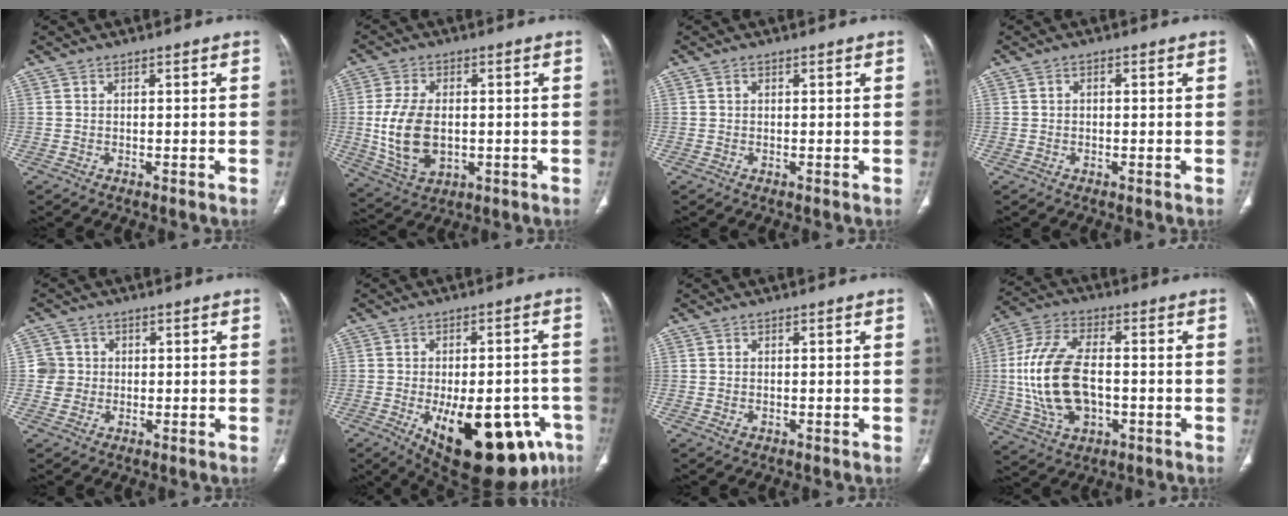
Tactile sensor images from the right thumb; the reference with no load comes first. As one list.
[{"total": 12.1, "force": [-0.6, 7.5, 9.4], "torque": [-0.184, -0.004, 0.001]}, {"total": 0.5, "force": [0.1, 0.4, 0.3], "torque": [-0.001, 0.002, 0.001]}, {"total": 1.0, "force": [0.0, 0.8, 0.6], "torque": [-0.006, 0.004, -0.002]}, {"total": 3.9, "force": [0.1, 3.9, 0.3], "torque": [0.024, 0.008, 0.000]}, {"total": 24.3, "force": [-9.7, 11.1, 19.3], "torque": [-0.209, 0.010, -0.113]}, {"total": 1.0, "force": [-0.3, 0.7, 0.6], "torque": [-0.015, 0.005, -0.001]}, {"total": 17.3, "force": [-1.3, 9.8, 14.2], "torque": [-0.289, 0.016, -0.017]}]